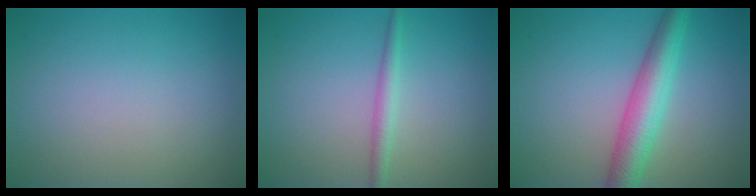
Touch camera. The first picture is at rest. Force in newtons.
{"total": 1.7, "press": 1.7, "slide": 0.1}
{"total": 5.0, "press": 5.0, "slide": 0.1}